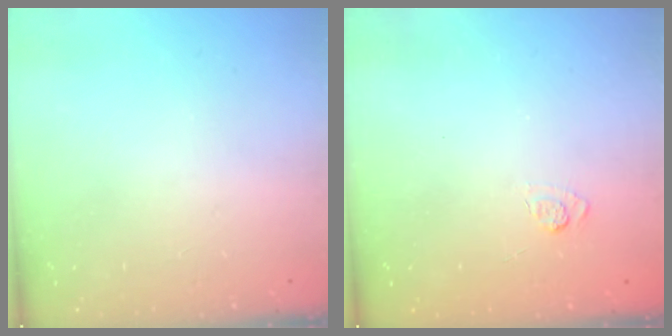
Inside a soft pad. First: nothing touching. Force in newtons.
{"total": 2.2, "press": 1.8, "slide": 1.3}